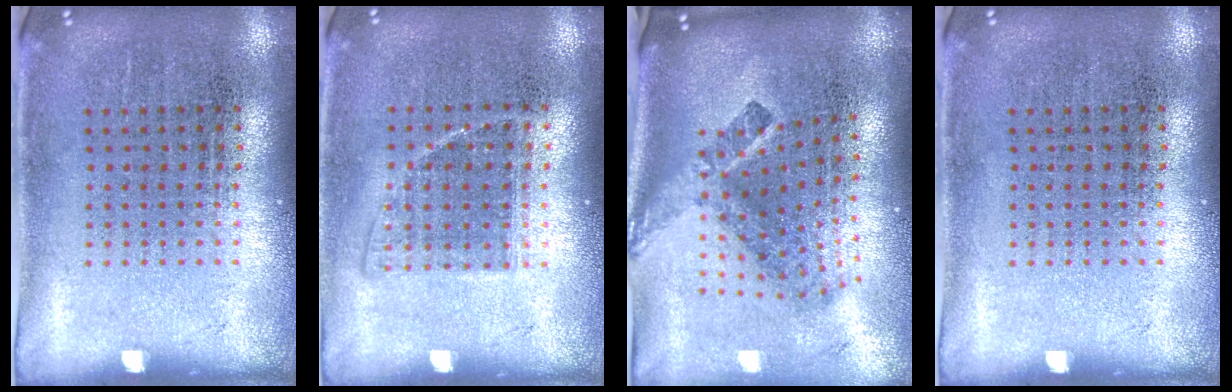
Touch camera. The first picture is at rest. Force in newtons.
{"total": 0.8, "press": 0.8, "slide": 0.3}
{"total": 2.7, "press": 1.7, "slide": 2.1}
{"total": 0.0}